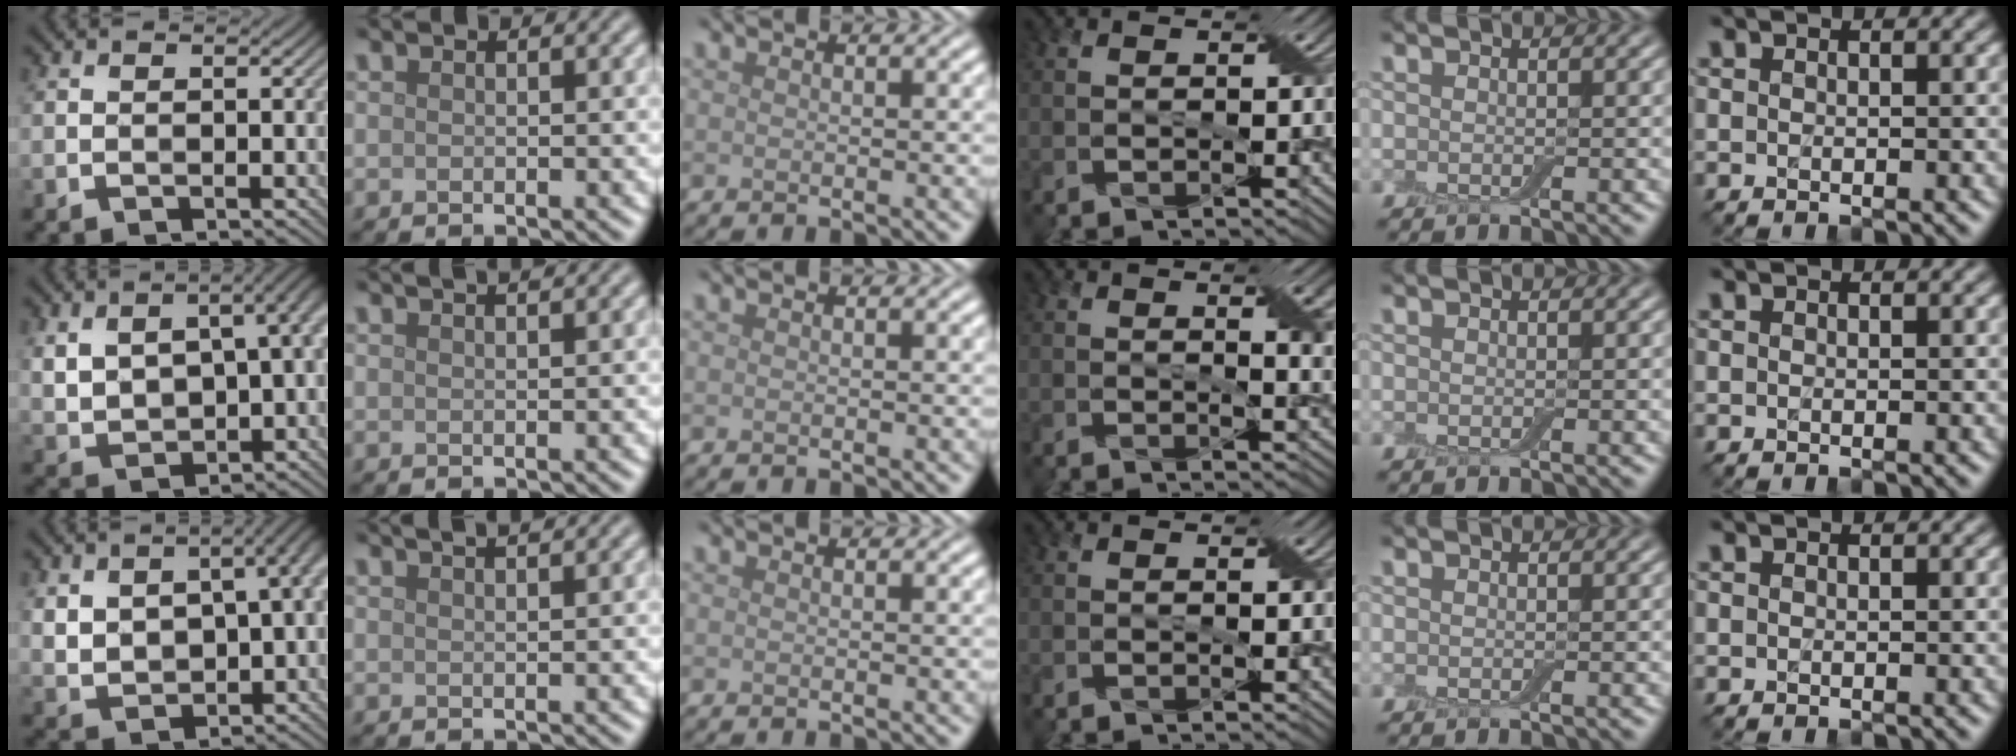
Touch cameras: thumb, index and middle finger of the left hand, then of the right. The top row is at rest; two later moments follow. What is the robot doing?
{"motion": "insert", "object": "backpack"}